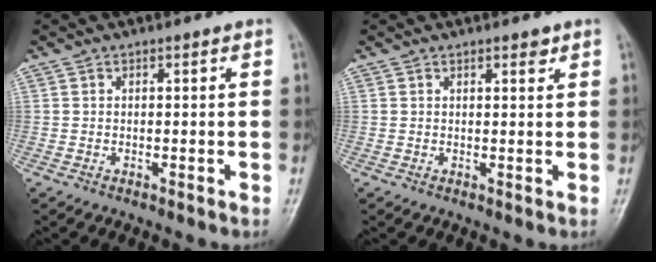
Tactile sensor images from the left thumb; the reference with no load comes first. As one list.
[{"total": 1.7, "force": [1.2, 0.7, 1.1], "torque": [-0.006, -0.005, 0.014]}]